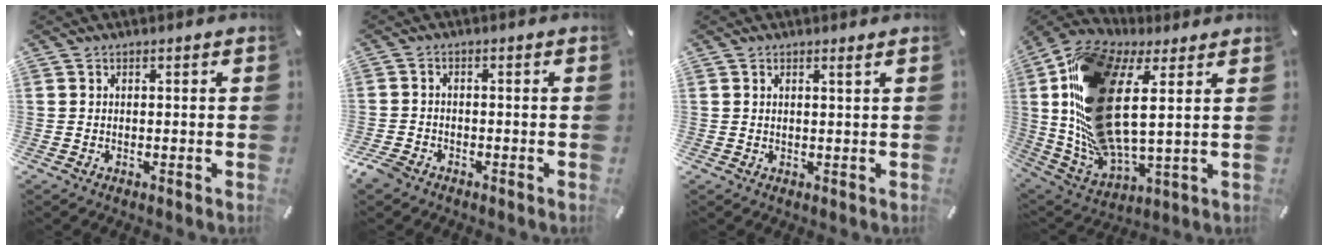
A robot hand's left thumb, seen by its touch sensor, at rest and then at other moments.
{"total": 3.0, "force": [-2.3, 1.7, 1.0], "torque": [-0.035, 0.006, -0.051]}
{"total": 1.2, "force": [0.8, -0.1, 0.8], "torque": [-0.016, -0.002, 0.014]}
{"total": 21.6, "force": [6.2, 10.7, 17.8], "torque": [-0.379, -0.034, 0.107]}